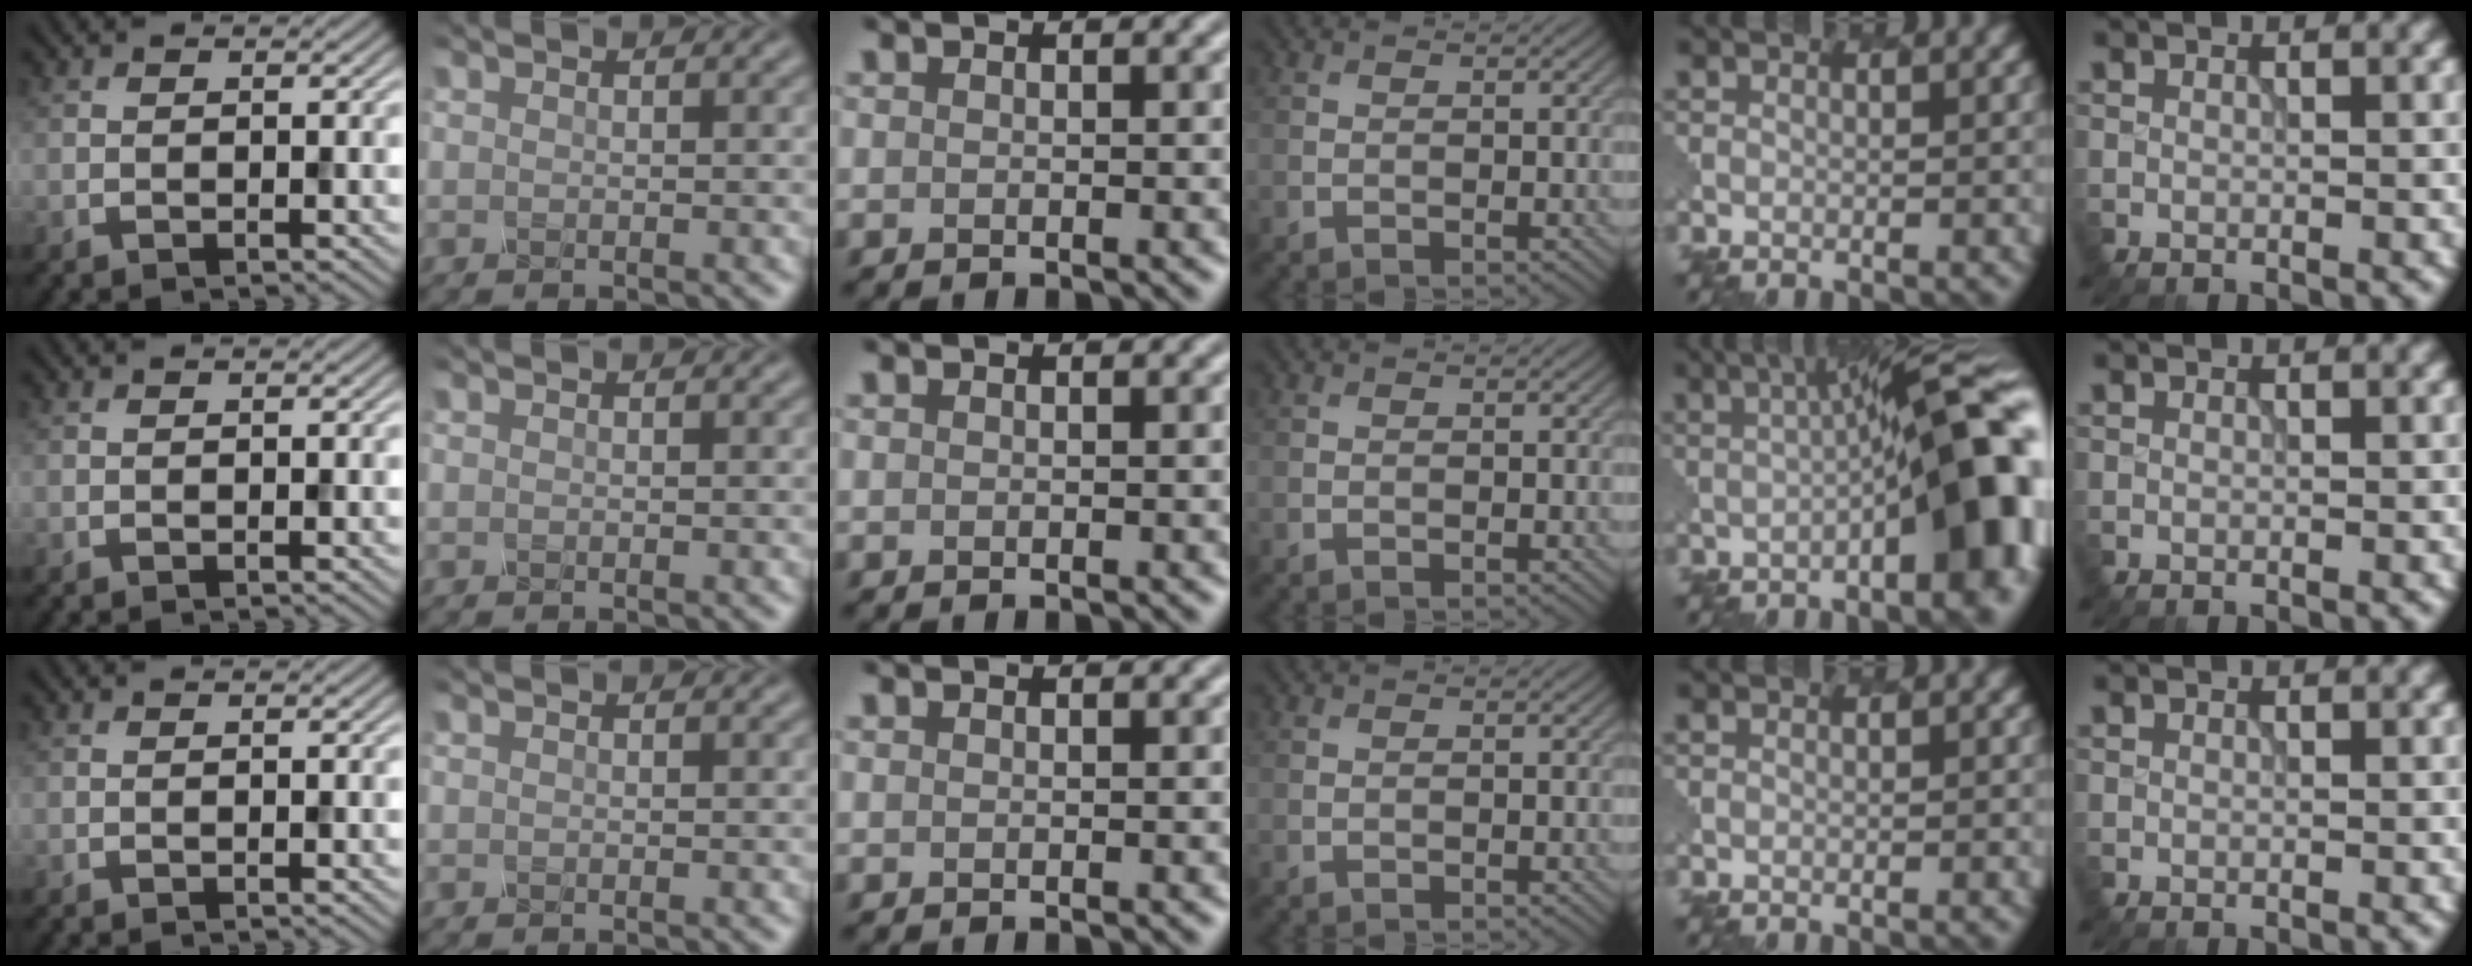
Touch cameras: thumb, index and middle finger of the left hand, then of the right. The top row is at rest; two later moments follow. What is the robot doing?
{"motion": "dispense", "object": "spray bottle"}